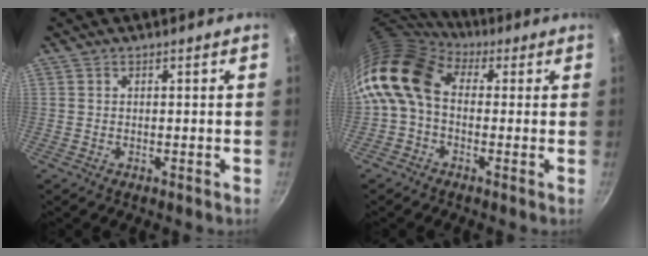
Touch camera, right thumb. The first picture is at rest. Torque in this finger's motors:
{"motor_torque": [2.26, 2.75, 1.82, -0.75, 0.28]}